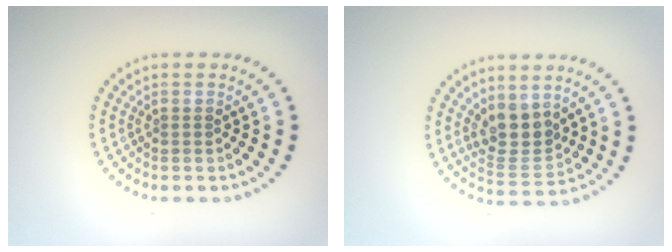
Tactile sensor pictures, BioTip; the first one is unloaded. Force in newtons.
{"total": 3.7, "press": 3.3, "slide": 1.7}